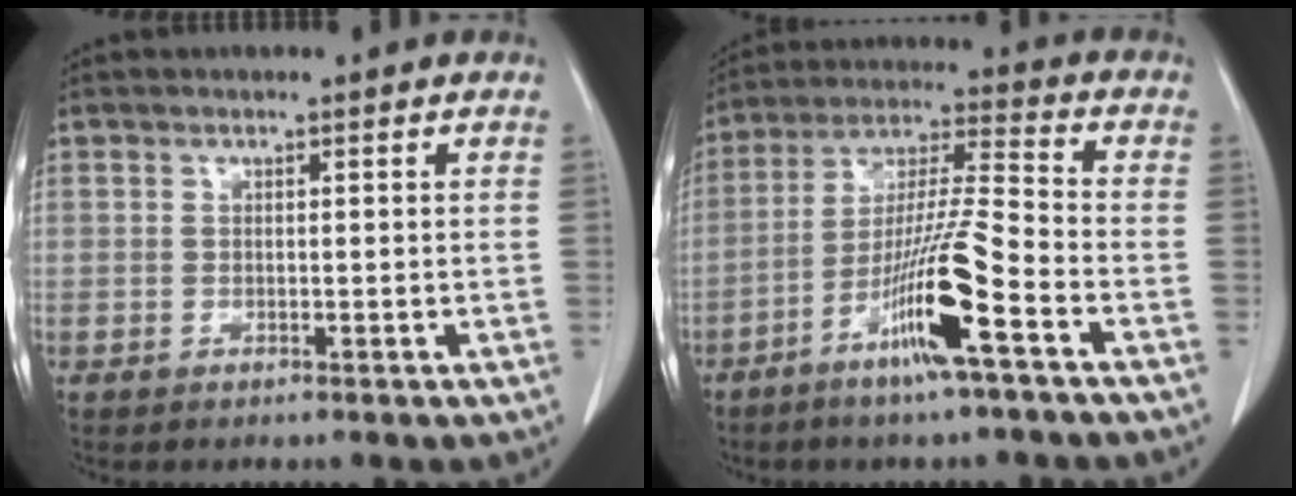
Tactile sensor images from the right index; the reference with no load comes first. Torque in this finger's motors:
{"motor_torque": [1.61, -0.53, 0.70, 0.16]}